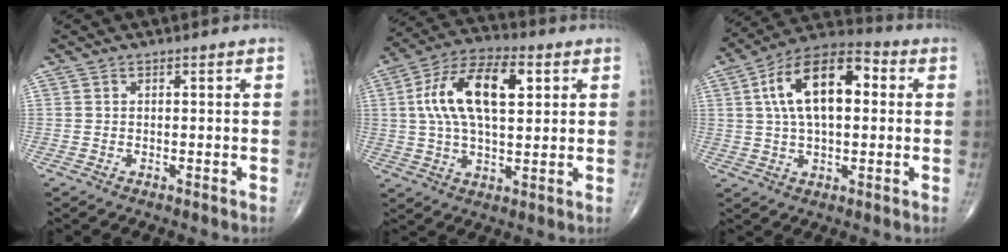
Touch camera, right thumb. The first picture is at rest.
{"total": 16.6, "force": [4.0, 8.0, 14.0], "torque": [-0.253, 0.015, 0.067]}
{"total": 16.5, "force": [3.2, 8.3, 13.9], "torque": [-0.234, 0.027, 0.047]}